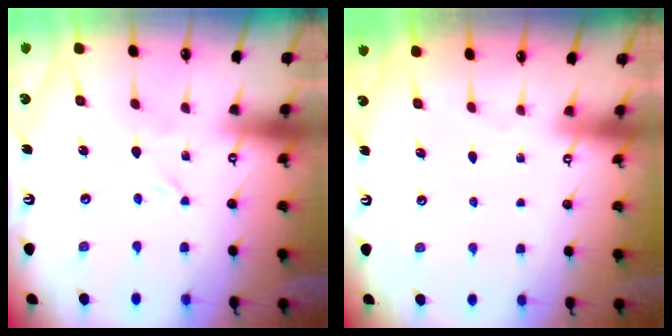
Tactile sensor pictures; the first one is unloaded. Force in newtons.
{"total": 0.0}